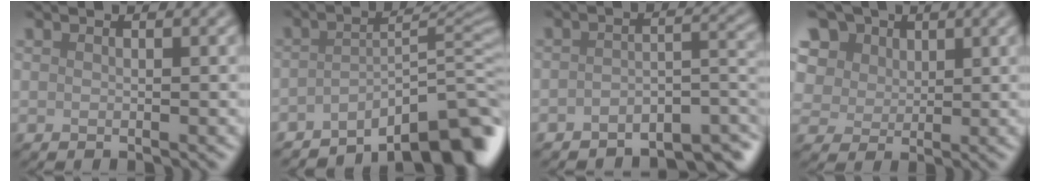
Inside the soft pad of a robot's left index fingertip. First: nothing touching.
{"total": 8.8, "force": [-5.9, 2.4, 6.1], "torque": [-0.068, 0.004, -0.099]}
{"total": 4.8, "force": [-3.9, 1.4, 2.3], "torque": [-0.029, -0.004, -0.060]}
{"total": 10.5, "force": [5.7, 7.5, 4.7], "torque": [-0.113, 0.030, 0.084]}